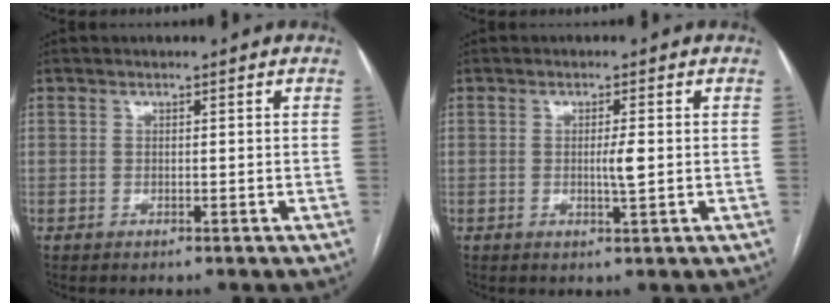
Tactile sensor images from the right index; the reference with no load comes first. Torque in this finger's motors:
{"motor_torque": [0.62, 0.09, 0.21, 0.05]}